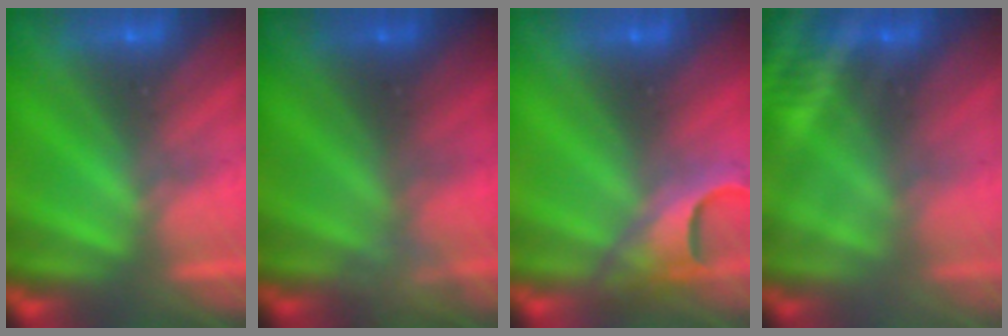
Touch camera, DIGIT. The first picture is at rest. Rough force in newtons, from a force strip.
{"total": 2.3}
{"total": 4.6}
{"total": 2.8}